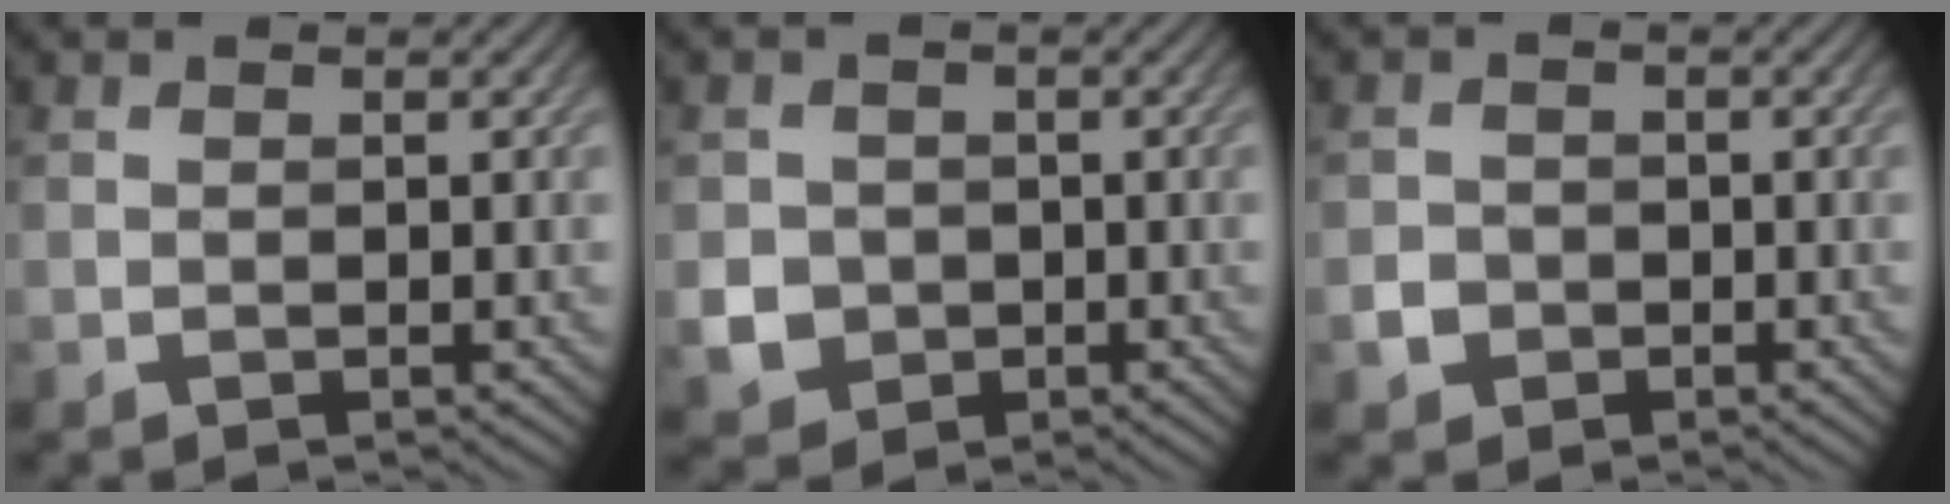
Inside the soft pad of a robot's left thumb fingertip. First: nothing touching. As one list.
[{"total": 3.9, "force": [-0.9, 3.6, 1.1], "torque": [-0.031, -0.010, -0.024]}, {"total": 2.1, "force": [-0.9, 1.8, 0.6], "torque": [-0.008, -0.002, -0.020]}]